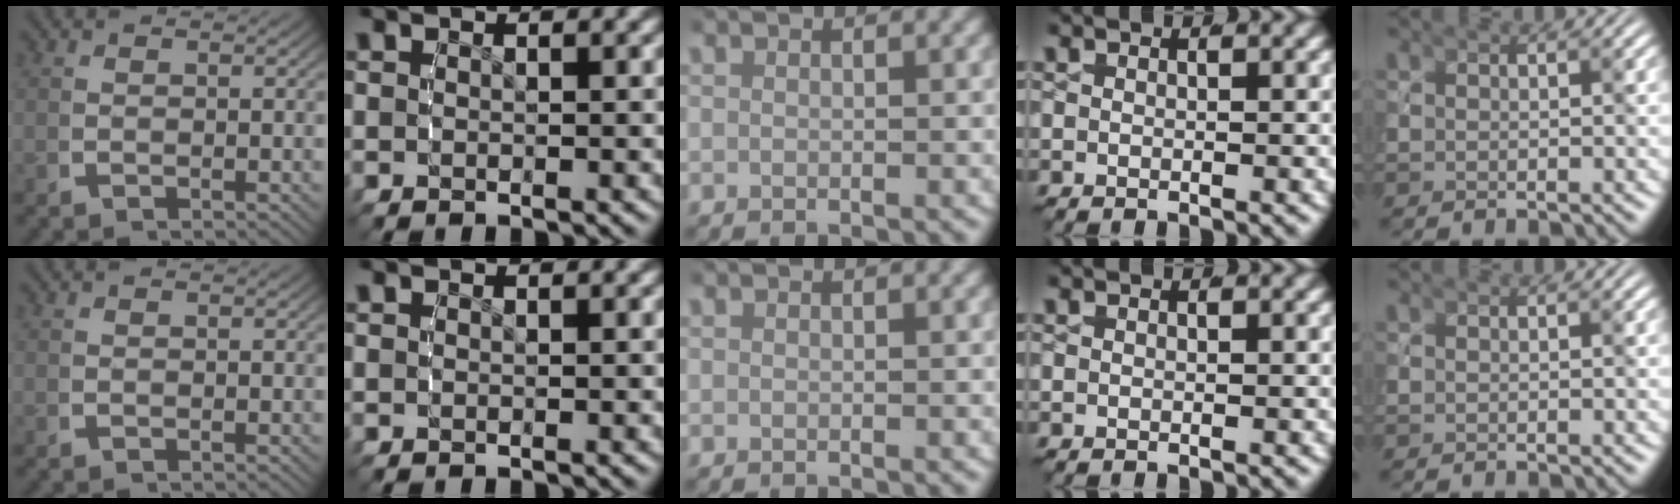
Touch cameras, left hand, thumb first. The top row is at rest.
{}